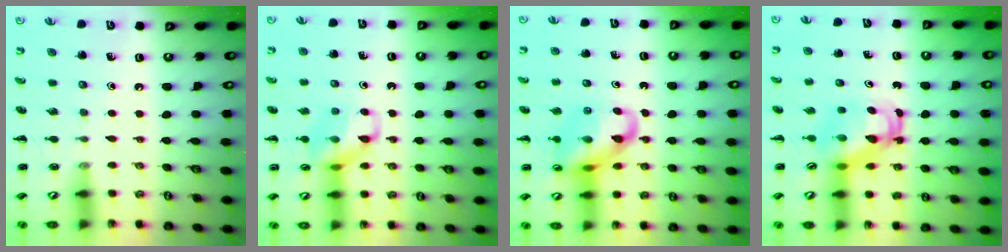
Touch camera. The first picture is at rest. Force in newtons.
{"total": 11.0, "press": 11.0, "slide": 1.4}
{"total": 14.0, "press": 13.9, "slide": 1.8}
{"total": 5.0, "press": 4.9, "slide": 0.8}